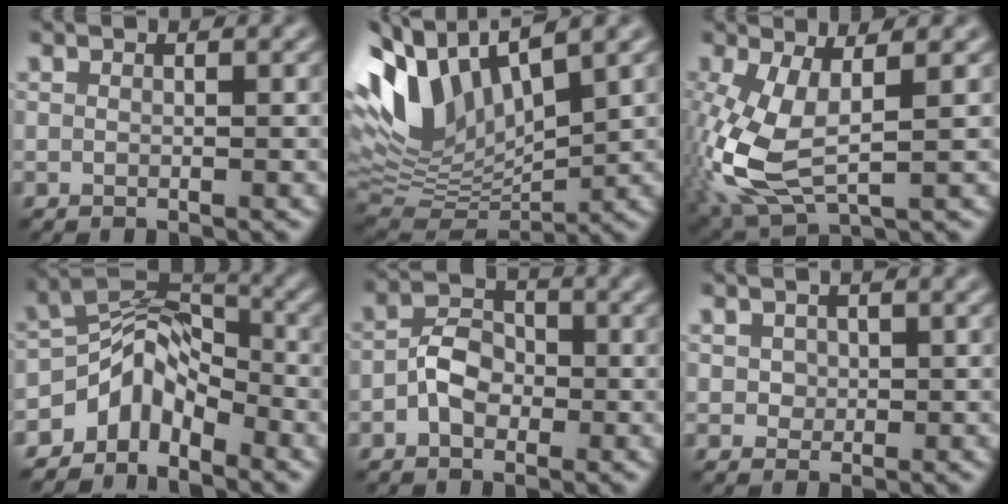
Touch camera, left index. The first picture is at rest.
{"total": 11.1, "force": [4.0, 5.6, 8.7], "torque": [-0.203, 0.005, 0.073]}
{"total": 8.2, "force": [-0.4, 3.7, 7.3], "torque": [-0.186, -0.011, -0.005]}
{"total": 5.2, "force": [-3.6, 2.8, 2.5], "torque": [-0.020, 0.007, -0.075]}
{"total": 3.3, "force": [-1.2, 2.3, 2.0], "torque": [-0.031, 0.008, -0.026]}
{"total": 0.9, "force": [0.2, 0.8, 0.3], "torque": [-0.003, -0.003, 0.007]}